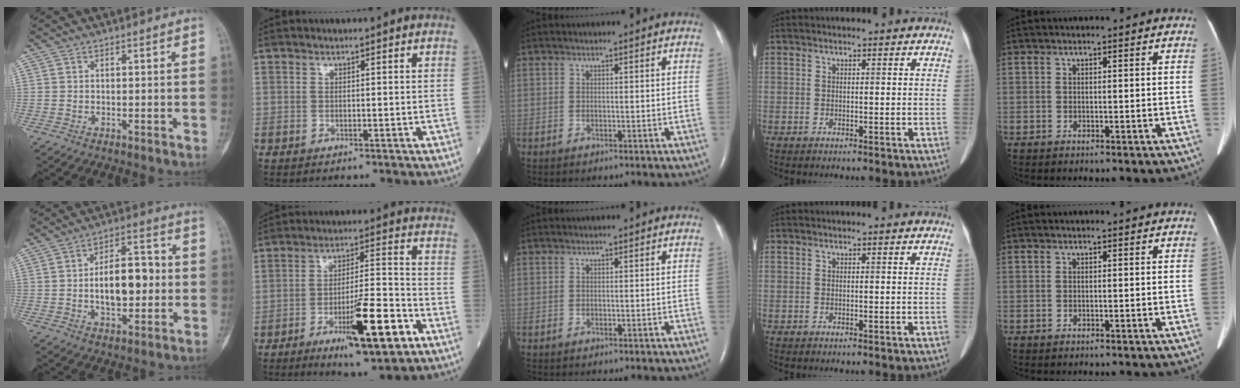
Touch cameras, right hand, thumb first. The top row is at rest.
{"thumb": {"total": 12.8, "force": [-0.4, 7.0, 10.7], "torque": [-0.145, 0.025, -0.004]}, "index": {"total": 13.4, "force": [-6.2, 1.8, 11.7], "torque": [-0.189, -0.010, -0.098]}}